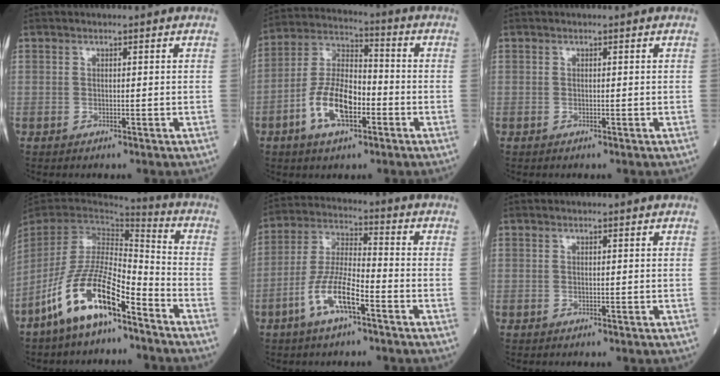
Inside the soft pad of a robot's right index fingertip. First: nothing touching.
{"total": 11.5, "force": [-4.2, 4.9, 9.6], "torque": [-0.196, 0.013, -0.082]}
{"total": 0.0}
{"total": 14.2, "force": [-8.9, 3.7, 10.4], "torque": [-0.208, -0.008, -0.172]}
{"total": 9.7, "force": [-4.6, 2.3, 8.2], "torque": [-0.170, 0.003, -0.091]}
{"total": 0.0}